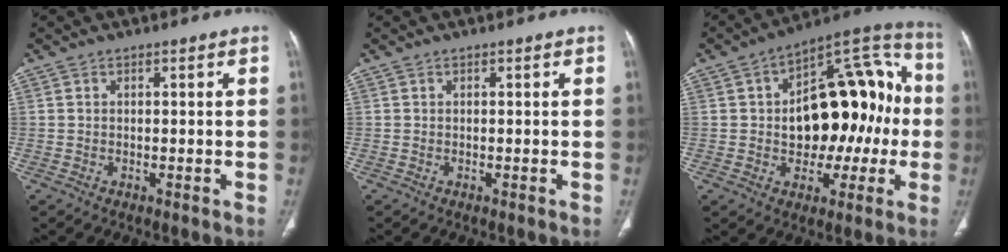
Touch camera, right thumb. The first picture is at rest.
{"total": 0.0}
{"total": 22.7, "force": [-0.5, 13.4, 18.3], "torque": [-0.212, 0.047, -0.002]}